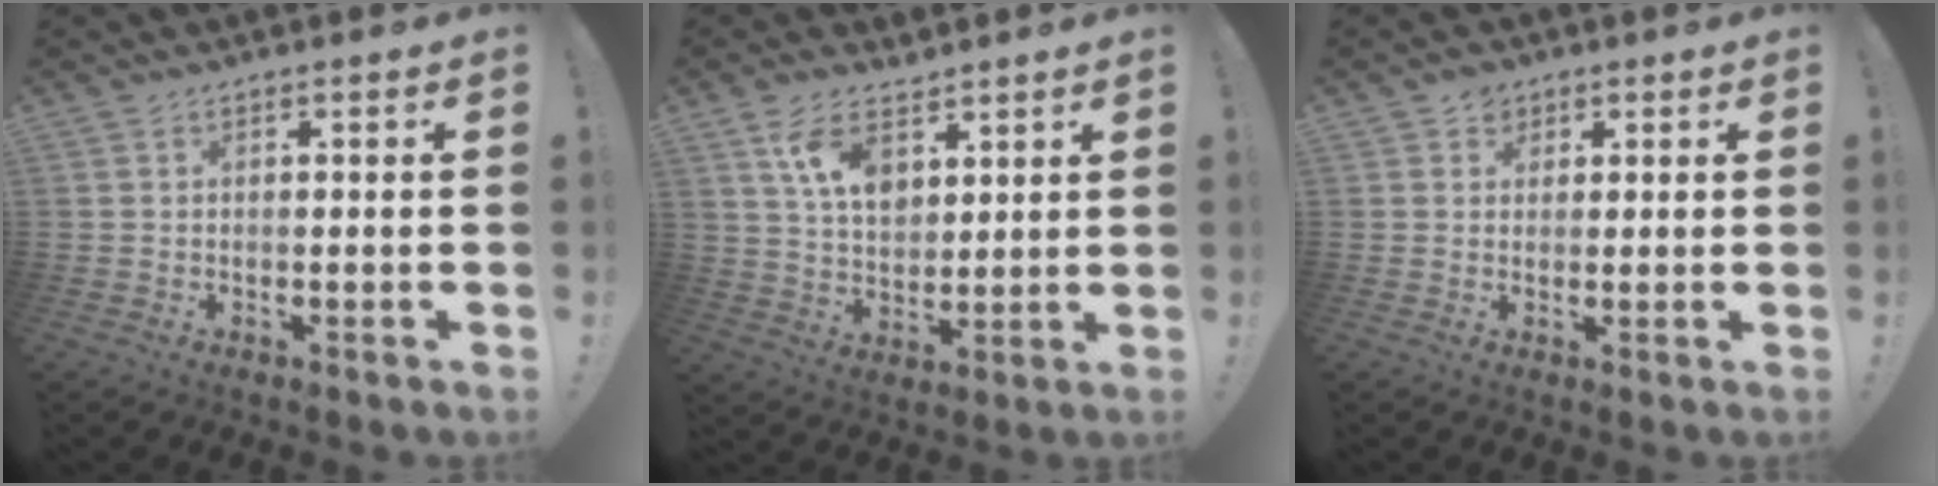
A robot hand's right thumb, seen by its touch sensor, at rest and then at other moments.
{"total": 10.3, "force": [6.5, 5.7, 5.6], "torque": [-0.104, -0.031, 0.126]}
{"total": 3.2, "force": [1.8, 2.6, 0.4], "torque": [-0.002, -0.004, 0.031]}